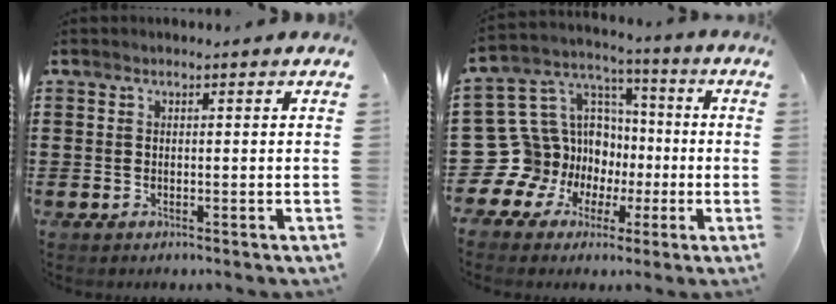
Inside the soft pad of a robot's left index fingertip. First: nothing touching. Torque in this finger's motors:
{"motor_torque": [0.97, 1.06, 0.09, -0.04]}